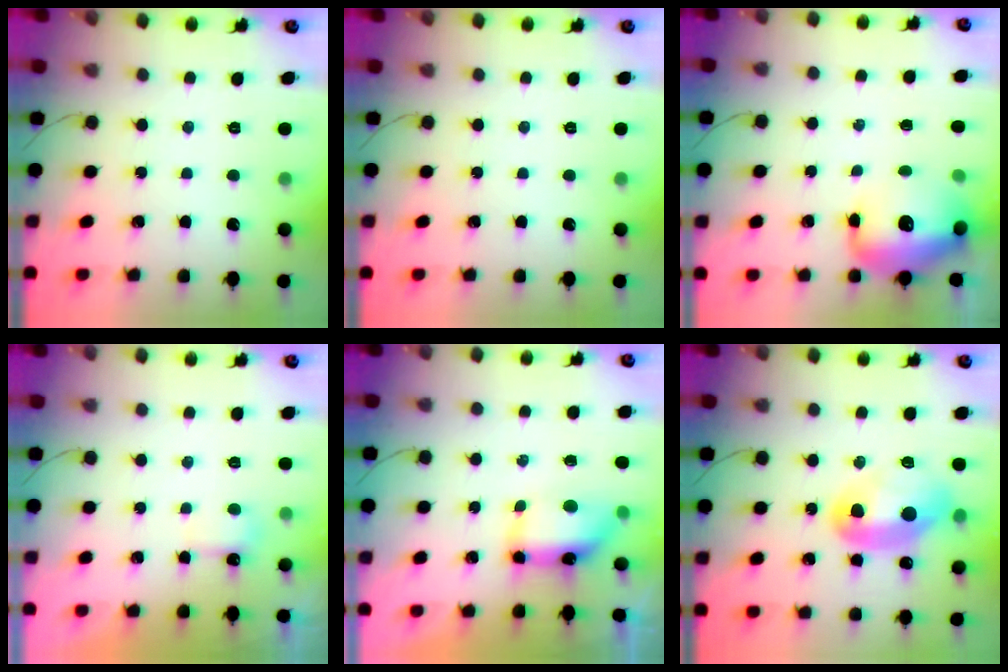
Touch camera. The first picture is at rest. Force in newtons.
{"total": 0.0}
{"total": 15.6, "press": 15.2, "slide": 3.8}
{"total": 3.0, "press": 2.9, "slide": 0.8}
{"total": 7.6, "press": 7.6, "slide": 0.7}
{"total": 14.1, "press": 14.1, "slide": 0.7}